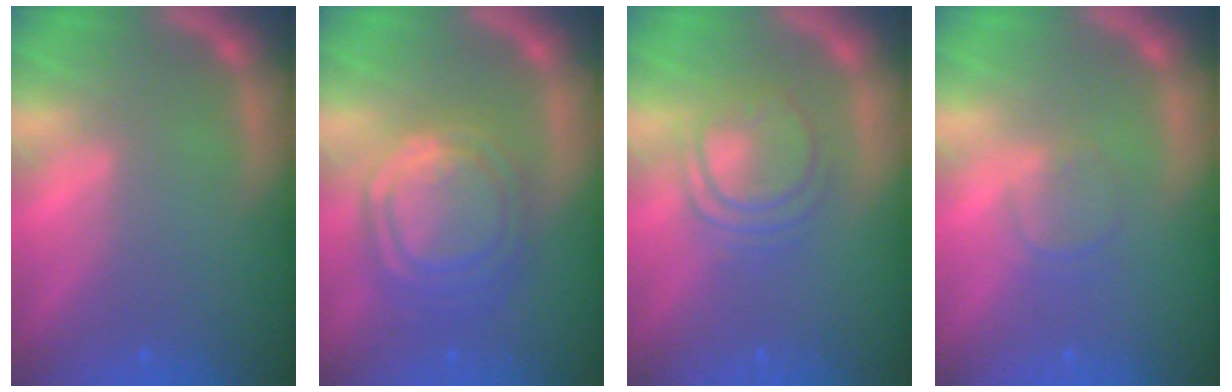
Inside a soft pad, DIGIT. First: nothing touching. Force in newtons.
{"total": 9.1}
{"total": 5.0}
{"total": 1.9}